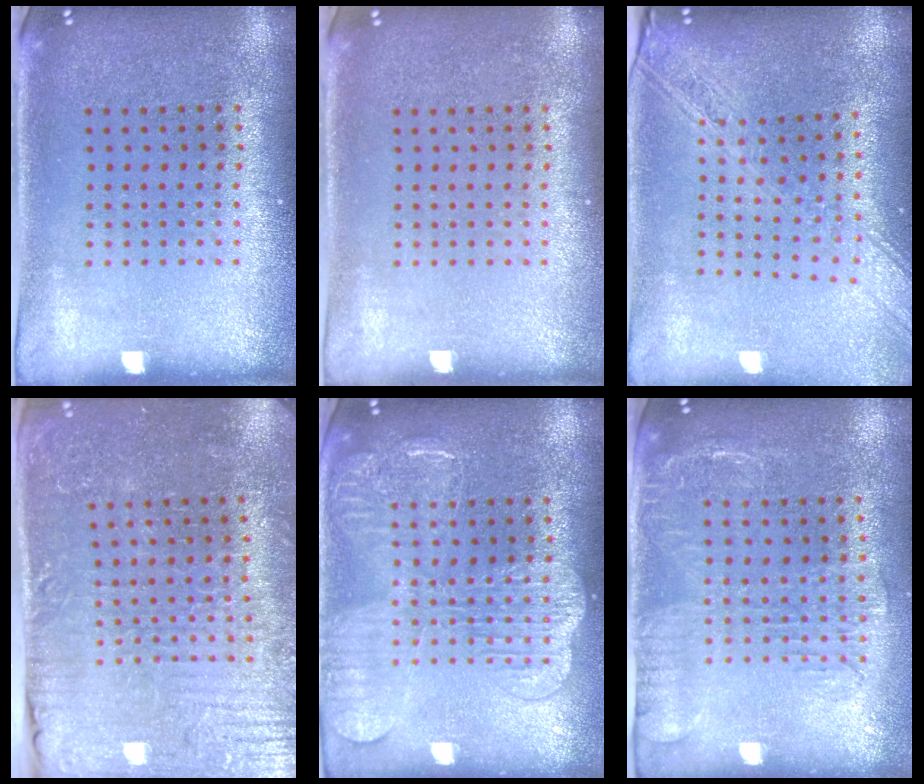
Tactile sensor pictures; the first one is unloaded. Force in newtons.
{"total": 0.0}
{"total": 2.3, "press": 1.9, "slide": 1.2}
{"total": 4.0, "press": 4.0, "slide": 0.3}
{"total": 3.9, "press": 3.8, "slide": 0.5}
{"total": 1.9, "press": 1.6, "slide": 1.1}